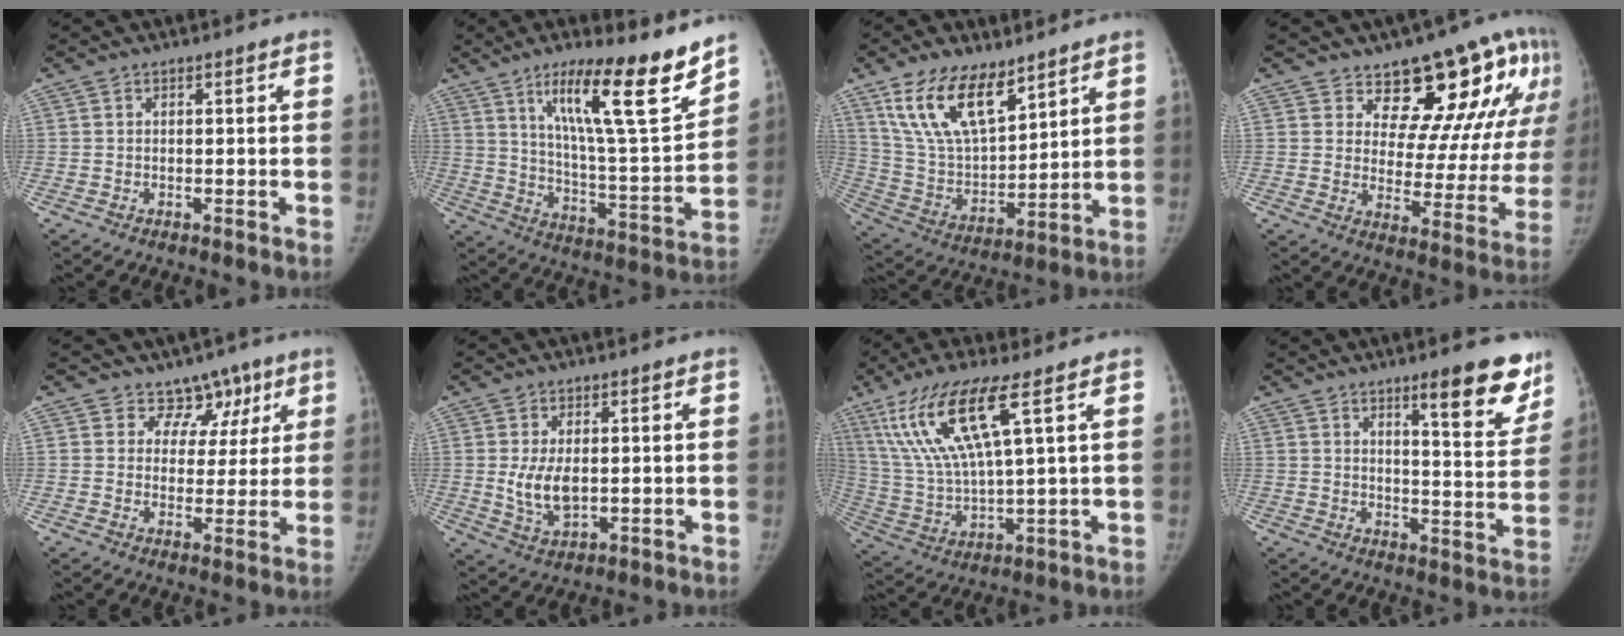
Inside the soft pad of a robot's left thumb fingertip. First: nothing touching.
{"total": 19.9, "force": [13.1, 2.9, 14.7], "torque": [-0.204, -0.079, 0.220]}
{"total": 17.1, "force": [10.8, 7.9, 10.5], "torque": [-0.163, -0.051, 0.219]}
{"total": 18.5, "force": [12.0, 7.9, 11.6], "torque": [-0.101, -0.076, 0.156]}
{"total": 7.6, "force": [5.0, 5.6, 0.8], "torque": [0.040, -0.023, 0.069]}
{"total": 6.4, "force": [0.4, 3.5, 5.4], "torque": [-0.100, -0.015, 0.017]}
{"total": 16.3, "force": [7.8, 2.9, 14.0], "torque": [-0.310, -0.029, 0.161]}
{"total": 13.3, "force": [8.8, 3.1, 9.6], "torque": [-0.085, -0.057, 0.122]}